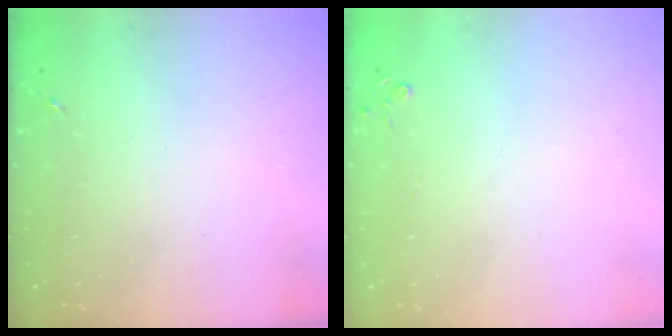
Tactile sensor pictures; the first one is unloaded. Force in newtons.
{"total": 2.7, "press": 2.7, "slide": 0.3}